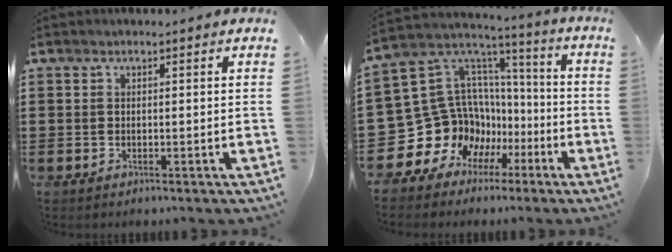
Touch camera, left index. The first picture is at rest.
{"total": 16.3, "force": [-5.3, 14.2, 6.0], "torque": [-0.170, -0.037, -0.038]}